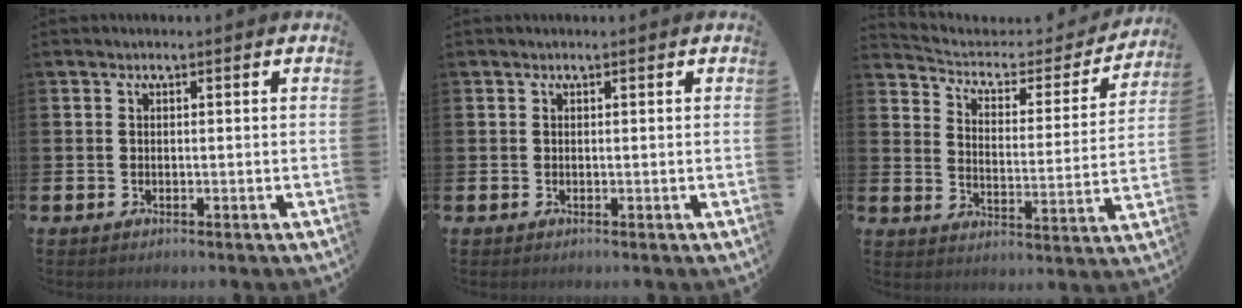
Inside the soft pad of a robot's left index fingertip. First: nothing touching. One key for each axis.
{"total": 0.0}
{"total": 4.9, "fx": 4.1, "fy": 2.4, "fz": 1.3, "tx": -0.050, "ty": -0.033, "tz": 0.060}